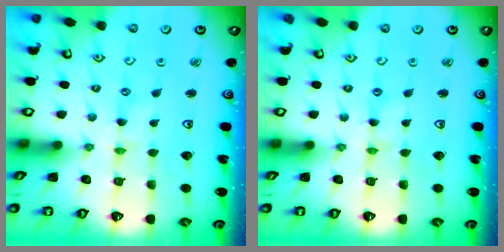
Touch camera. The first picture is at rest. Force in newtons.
{"total": 0.0}